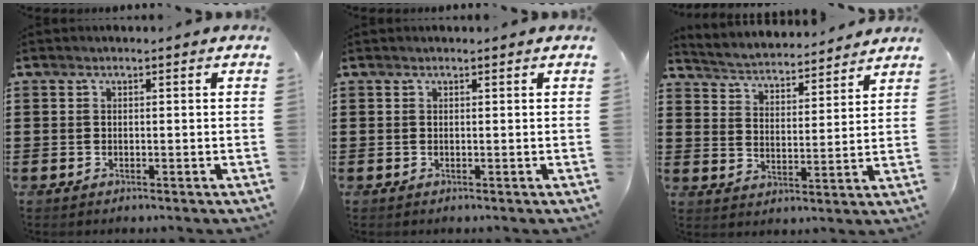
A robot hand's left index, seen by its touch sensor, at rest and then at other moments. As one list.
[{"total": 0.0}, {"total": 3.4, "force": [3.4, -0.1, 0.1], "torque": [-0.023, -0.031, 0.051]}]